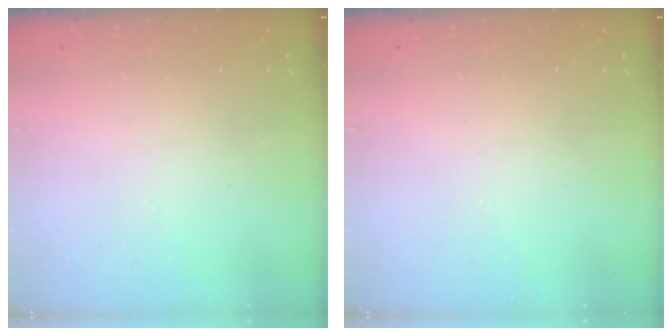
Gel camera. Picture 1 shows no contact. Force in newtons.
{"total": 0.0}